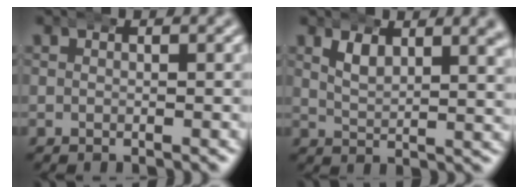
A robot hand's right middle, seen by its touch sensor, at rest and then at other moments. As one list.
[{"total": 2.7, "force": [2.0, 0.4, 1.7], "torque": [-0.032, -0.010, 0.042]}]